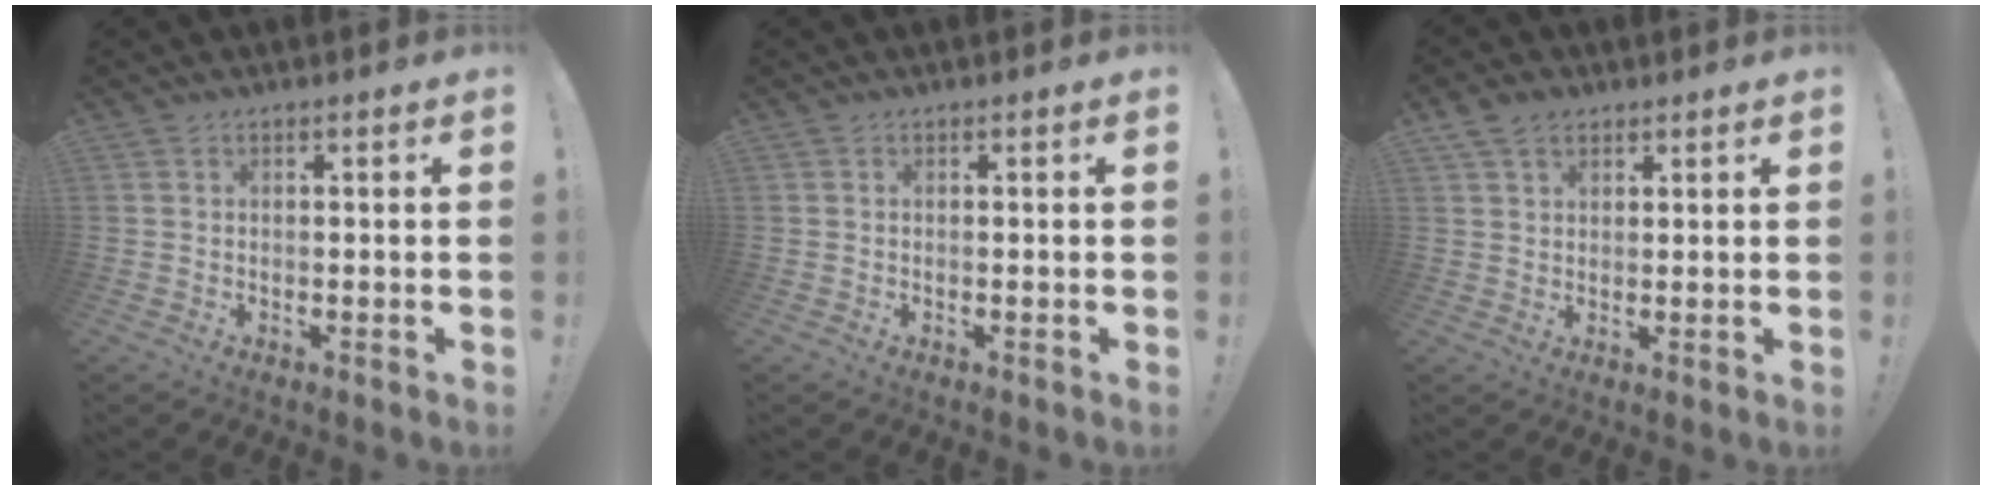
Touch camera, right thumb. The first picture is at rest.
{"total": 0.0}
{"total": 5.1, "force": [3.0, 3.6, 2.0], "torque": [-0.034, -0.006, 0.058]}